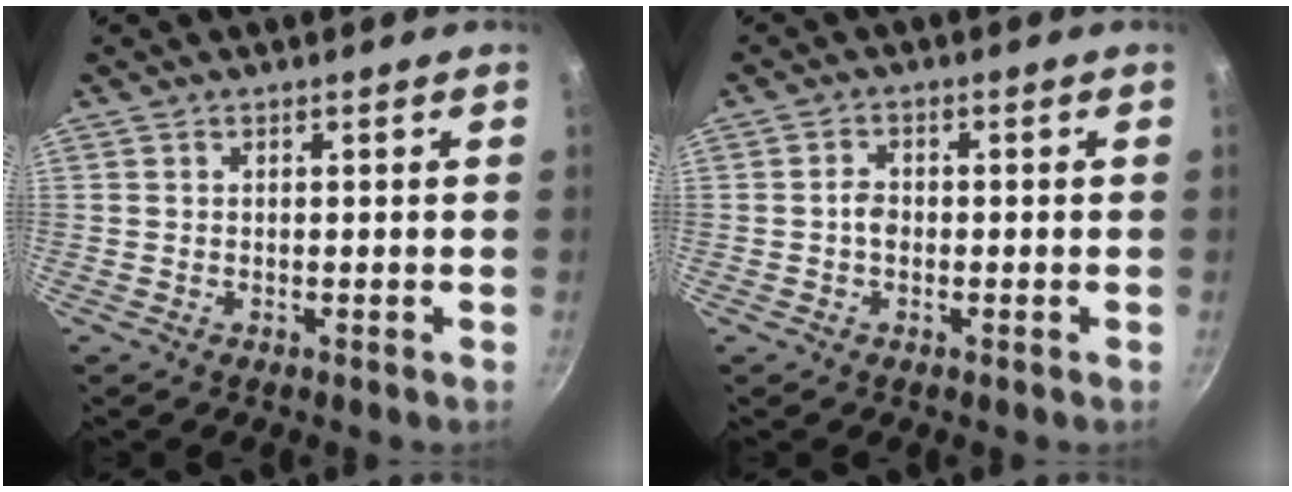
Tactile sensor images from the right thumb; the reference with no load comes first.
{"total": 2.4, "force": [-0.4, 1.8, 1.5], "torque": [-0.021, 0.010, -0.008]}